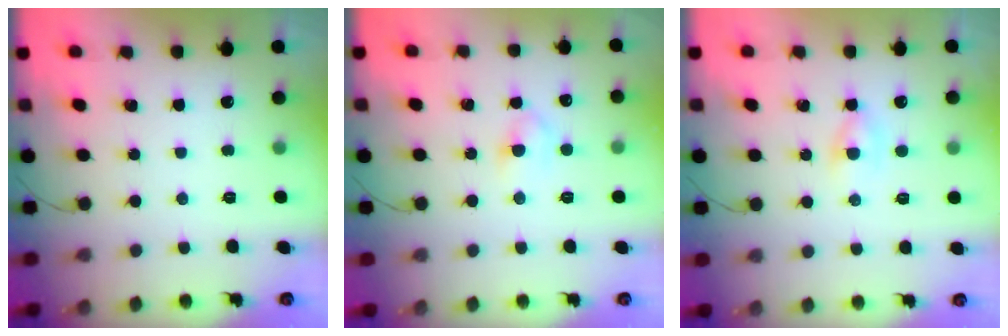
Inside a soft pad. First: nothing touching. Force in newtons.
{"total": 3.9, "press": 3.6, "slide": 1.4}
{"total": 3.7, "press": 3.5, "slide": 1.3}